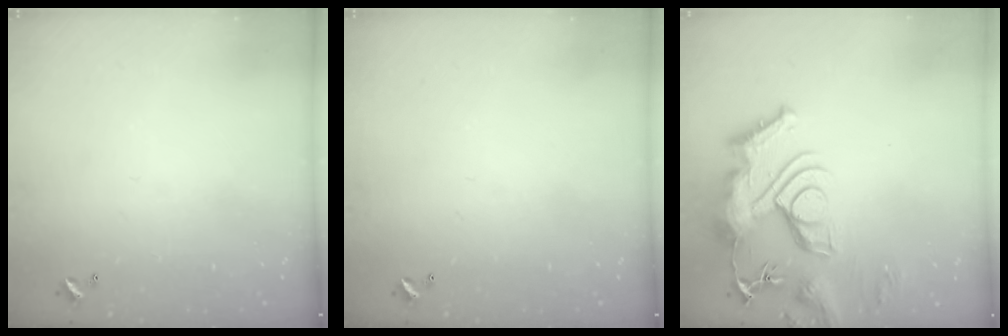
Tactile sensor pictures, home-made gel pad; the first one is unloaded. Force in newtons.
{"total": 0.0}
{"total": 16.0, "press": 15.9, "slide": 1.6}